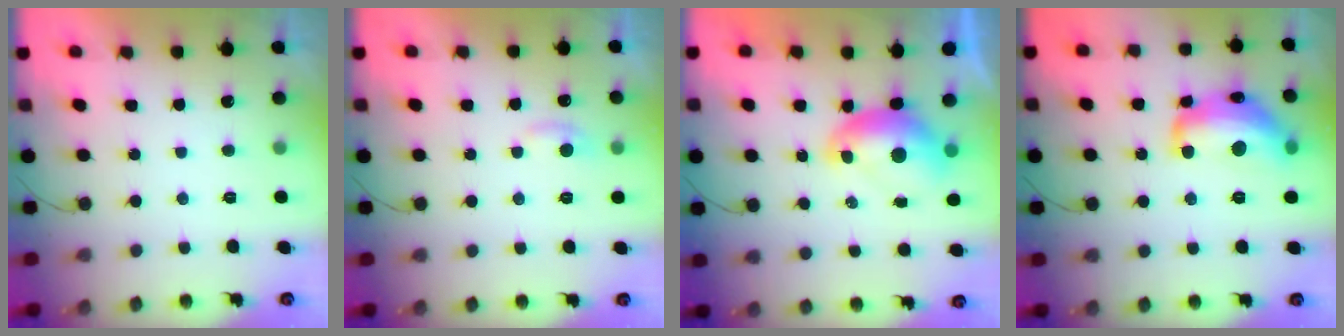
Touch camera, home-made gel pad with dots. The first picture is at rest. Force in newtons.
{"total": 6.0, "press": 6.0, "slide": 0.6}
{"total": 7.6, "press": 7.5, "slide": 1.0}
{"total": 16.4, "press": 16.4, "slide": 1.0}